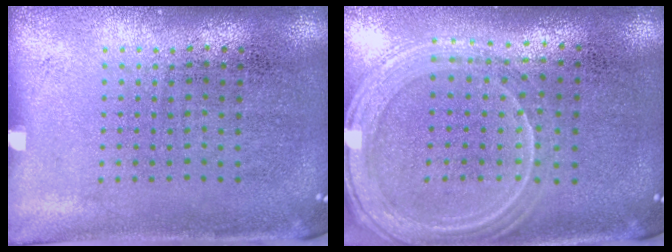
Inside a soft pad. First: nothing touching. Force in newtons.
{"total": 1.3, "press": 1.3, "slide": 0.1}